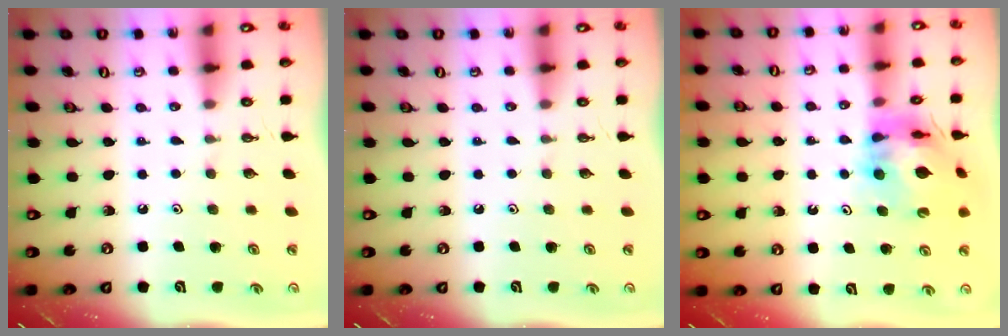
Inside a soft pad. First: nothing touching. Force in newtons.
{"total": 0.0}
{"total": 13.0, "press": 12.9, "slide": 1.4}